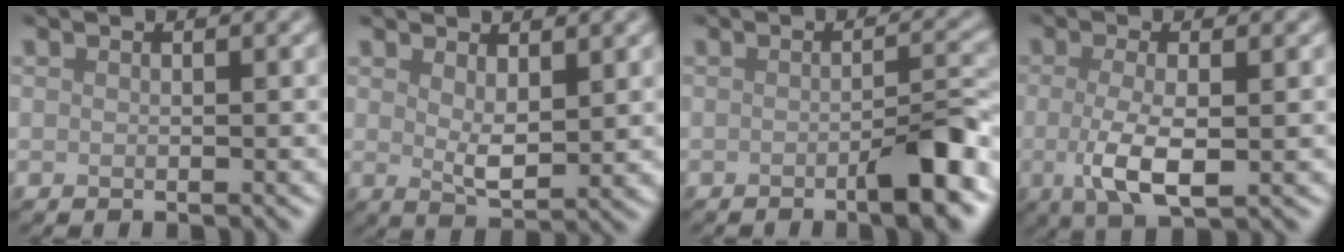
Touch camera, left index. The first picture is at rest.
{"total": 2.9, "force": [1.3, 1.1, 2.4], "torque": [-0.047, -0.008, 0.026]}
{"total": 4.4, "force": [-1.9, 0.9, 3.9], "torque": [-0.053, 0.005, -0.034]}
{"total": 4.6, "force": [-0.6, 1.5, 4.3], "torque": [-0.093, -0.011, -0.012]}